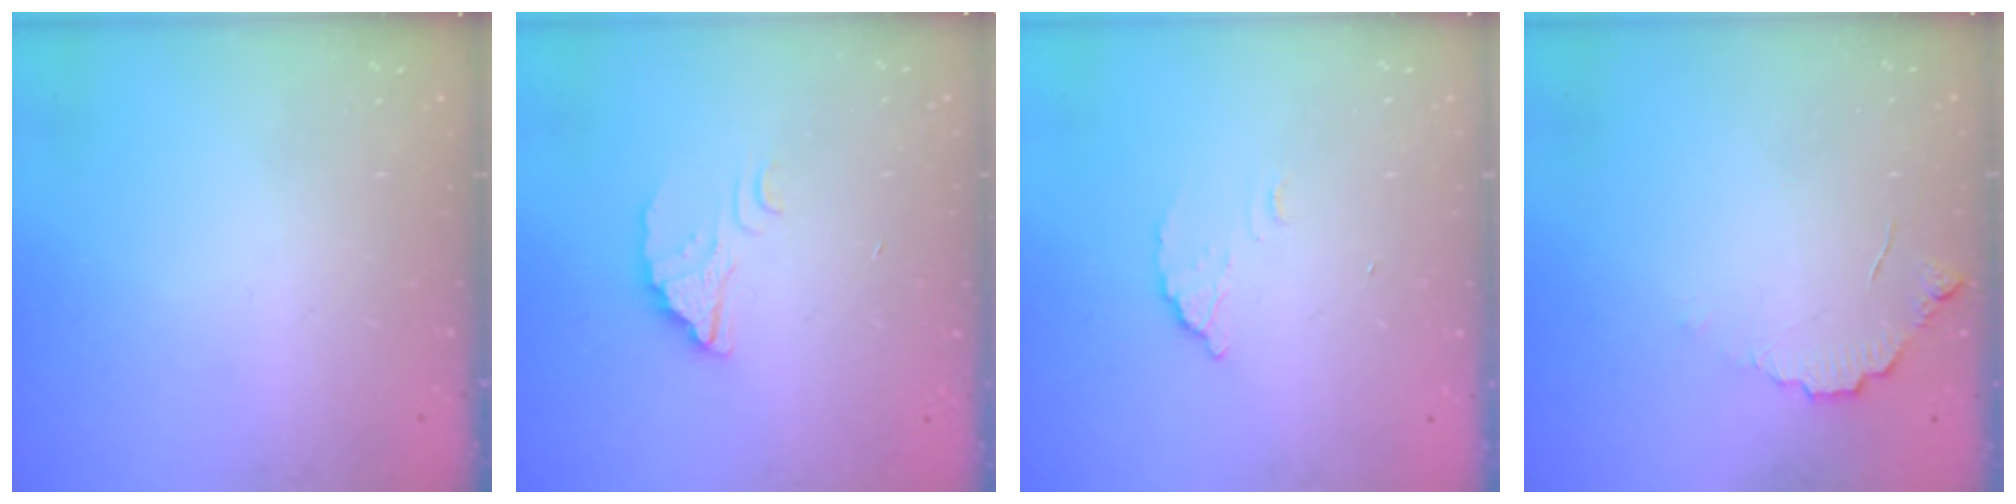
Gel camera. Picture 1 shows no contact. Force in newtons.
{"total": 2.4, "press": 2.4, "slide": 0.0}
{"total": 2.7, "press": 2.7, "slide": 0.1}
{"total": 3.9, "press": 3.8, "slide": 0.3}